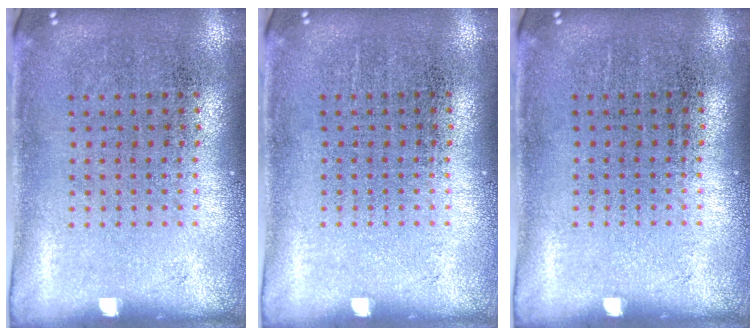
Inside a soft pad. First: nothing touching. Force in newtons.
{"total": 0.0}
{"total": 0.0}